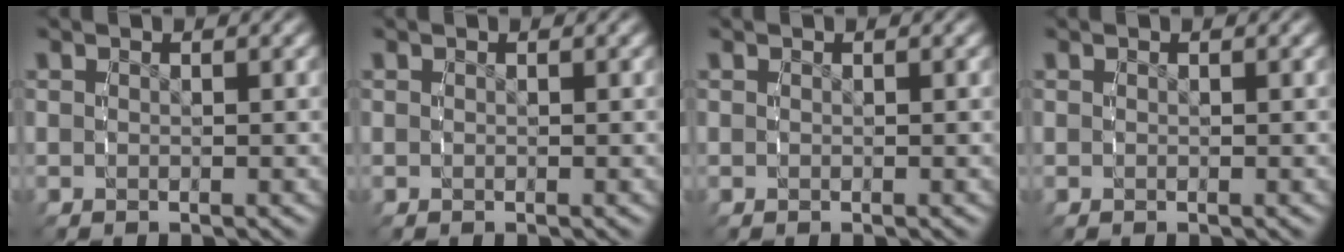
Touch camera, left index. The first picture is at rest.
{"total": 0.0}
{"total": 0.0}
{"total": 0.0}